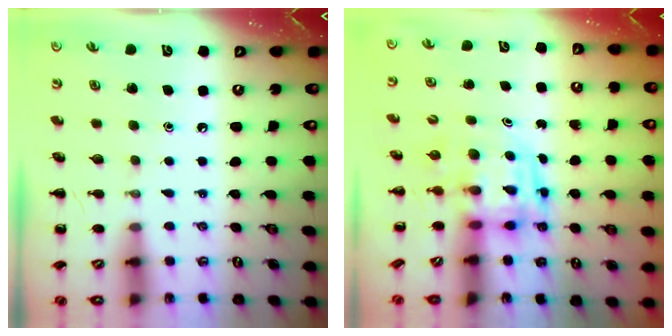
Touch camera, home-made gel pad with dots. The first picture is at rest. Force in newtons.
{"total": 3.9, "press": 3.8, "slide": 0.7}